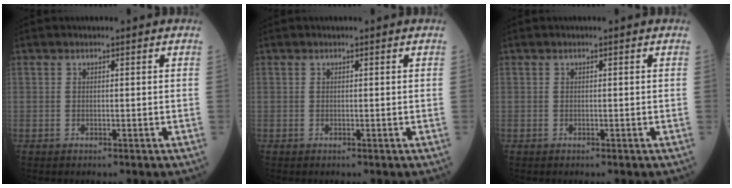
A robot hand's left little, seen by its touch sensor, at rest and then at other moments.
{"total": 0.0}
{"total": 0.0}